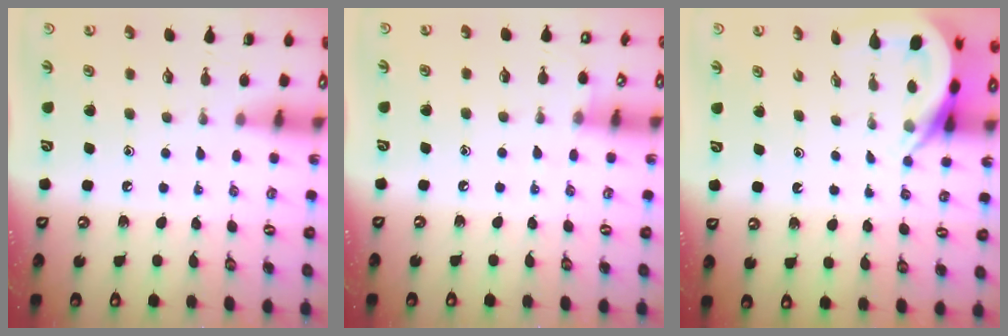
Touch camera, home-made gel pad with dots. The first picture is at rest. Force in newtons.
{"total": 3.9, "press": 3.9, "slide": 0.5}
{"total": 5.1, "press": 5.0, "slide": 0.6}